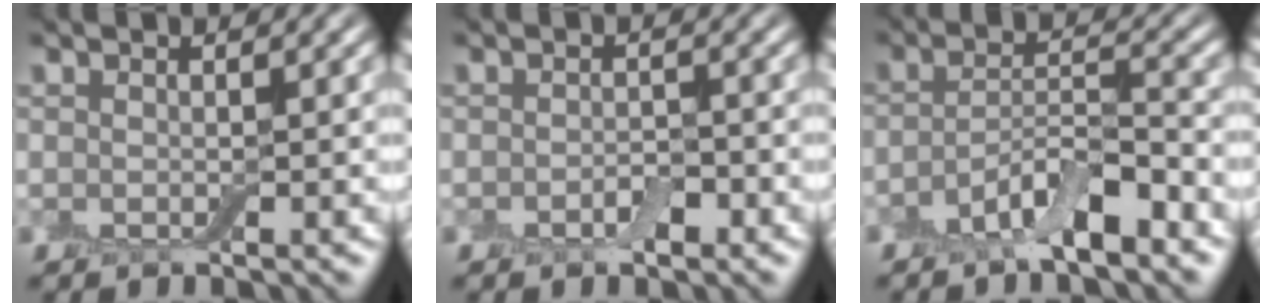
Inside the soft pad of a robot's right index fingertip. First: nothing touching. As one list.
[{"total": 1.5, "force": [-0.7, 0.8, 1.1], "torque": [-0.020, -0.001, -0.013]}, {"total": 4.9, "force": [-3.0, 1.2, 3.6], "torque": [-0.065, 0.003, -0.059]}]